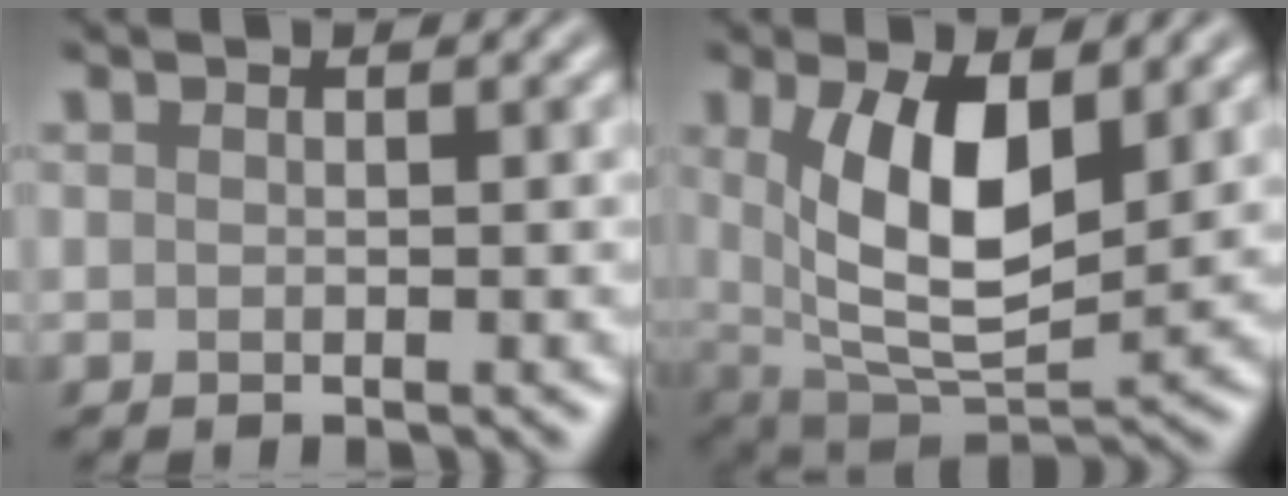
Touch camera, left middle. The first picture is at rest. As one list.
[{"total": 8.5, "force": [2.0, 4.0, 7.2], "torque": [-0.142, -0.016, 0.039]}]